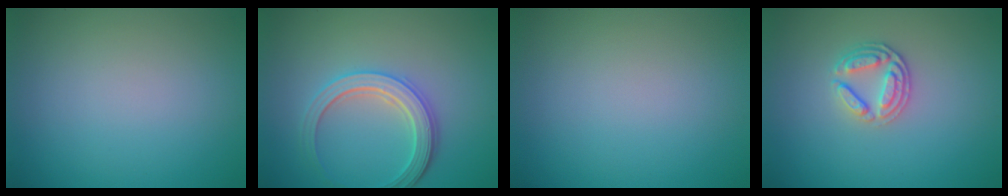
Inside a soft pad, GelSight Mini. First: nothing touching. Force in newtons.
{"total": 3.8, "press": 3.4, "slide": 1.8}
{"total": 0.0}
{"total": 2.7, "press": 2.5, "slide": 1.0}